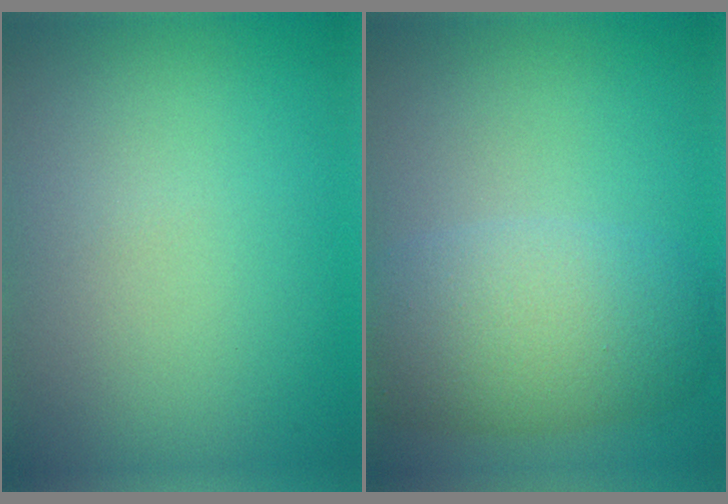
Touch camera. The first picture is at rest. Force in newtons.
{"total": 6.2, "press": 6.2, "slide": 0.5}